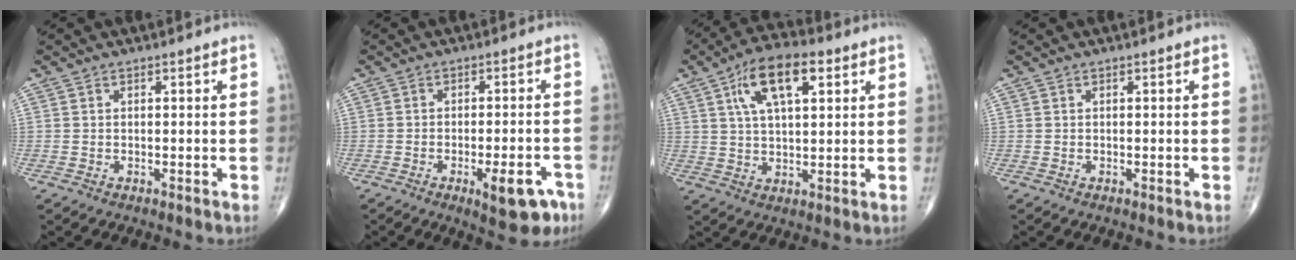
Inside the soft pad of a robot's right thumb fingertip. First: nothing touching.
{"total": 8.5, "force": [-4.2, 2.9, 6.8], "torque": [-0.076, 0.015, -0.050]}
{"total": 12.3, "force": [4.9, 5.3, 9.9], "torque": [-0.166, 0.005, 0.082]}
{"total": 0.0}